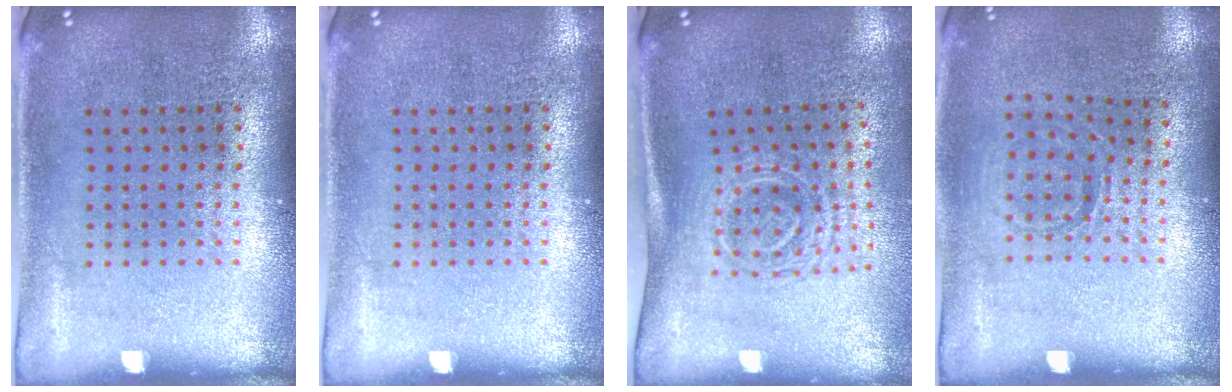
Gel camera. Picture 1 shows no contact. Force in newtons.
{"total": 0.0}
{"total": 1.7, "press": 1.3, "slide": 1.1}
{"total": 0.8, "press": 0.8, "slide": 0.1}